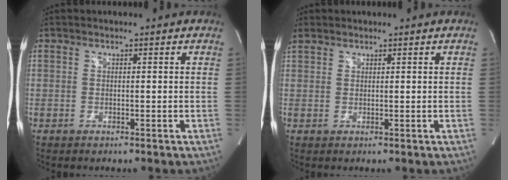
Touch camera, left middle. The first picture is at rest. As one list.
[{"total": 1.5, "force": [1.3, 0.7, 0.3], "torque": [-0.016, 0.015, 0.030]}]